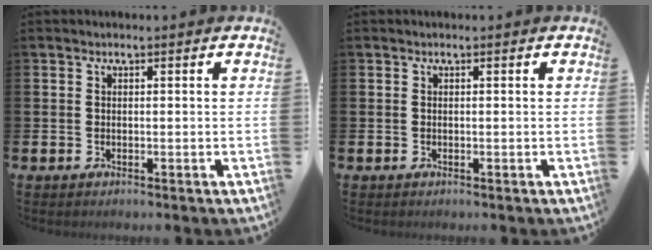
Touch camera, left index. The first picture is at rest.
{"total": 0.0}